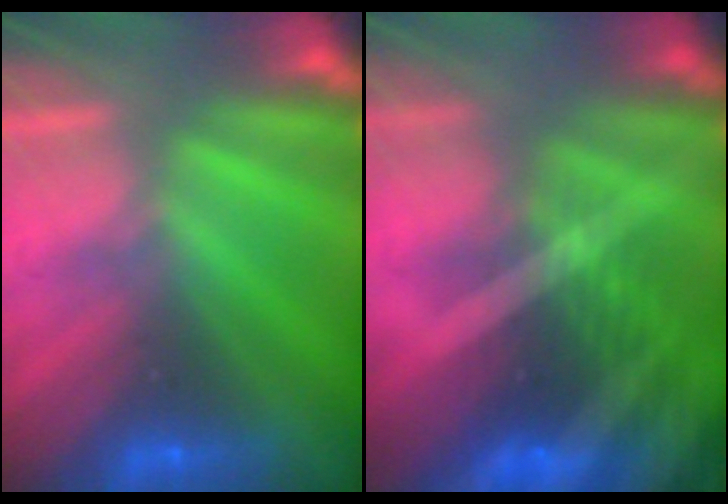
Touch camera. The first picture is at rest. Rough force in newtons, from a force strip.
{"total": 9.1}